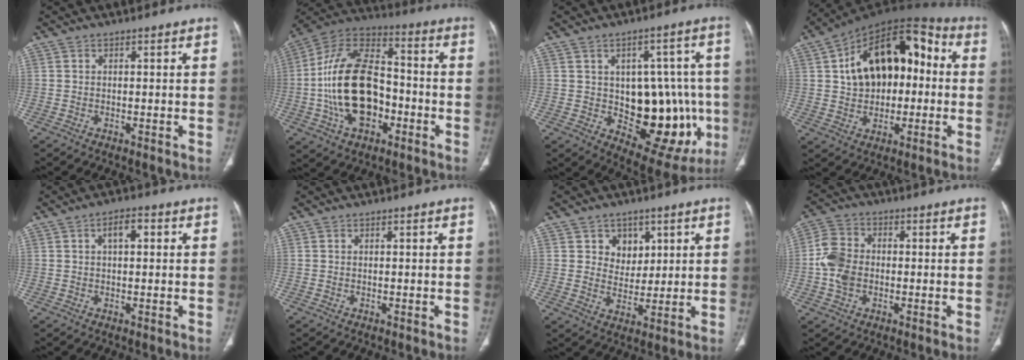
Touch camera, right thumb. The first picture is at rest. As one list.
[{"total": 21.3, "force": [-4.1, 13.0, 16.4], "torque": [-0.284, 0.038, -0.071]}, {"total": 20.3, "force": [-2.6, 11.8, 16.3], "torque": [-0.164, 0.011, -0.006]}, {"total": 20.6, "force": [2.2, 13.0, 15.9], "torque": [-0.214, 0.042, 0.031]}, {"total": 3.7, "force": [1.1, 1.8, 3.1], "torque": [-0.046, 0.011, 0.015]}, {"total": 0.0}, {"total": 6.2, "force": [2.9, 5.1, 2.1], "torque": [0.002, -0.016, 0.050]}, {"total": 7.8, "force": [-0.9, 5.9, 5.1], "torque": [-0.099, 0.015, -0.026]}]